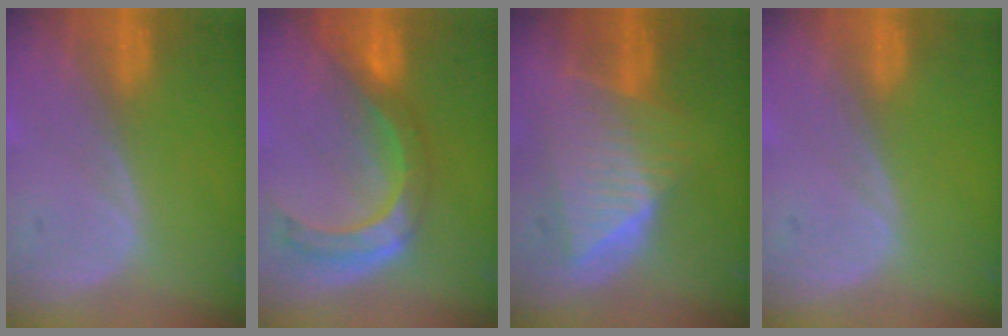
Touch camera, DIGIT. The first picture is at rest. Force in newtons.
{"total": 8.2, "press": 7.2, "slide": 3.8}
{"total": 8.2, "press": 8.2, "slide": 0.4}
{"total": 0.0}